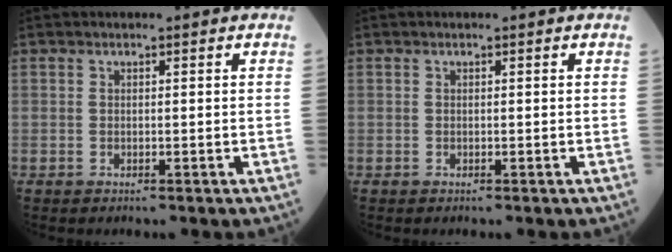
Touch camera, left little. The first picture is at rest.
{"total": 0.0}